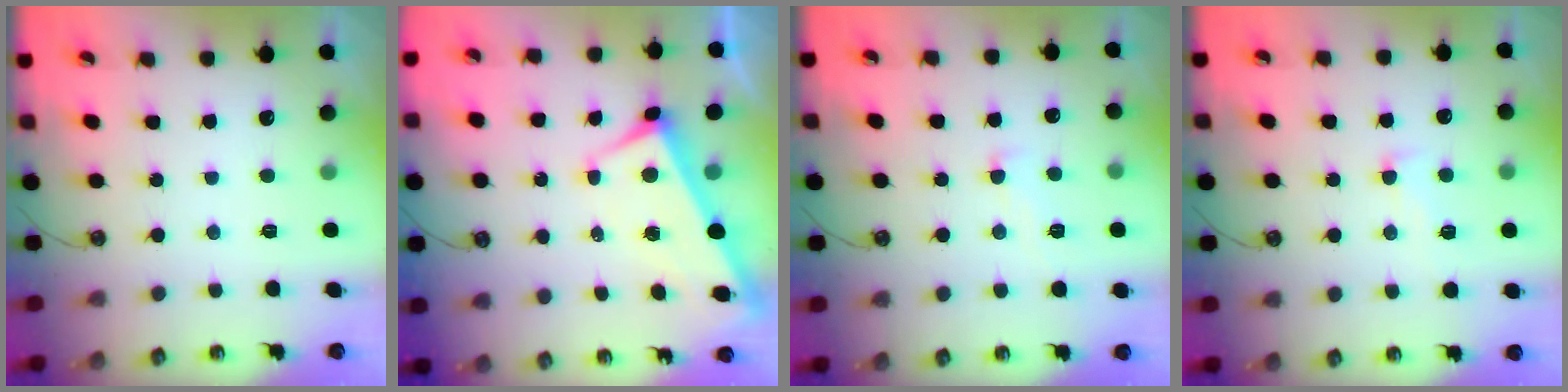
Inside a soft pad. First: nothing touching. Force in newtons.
{"total": 3.0, "press": 2.9, "slide": 0.9}
{"total": 1.7, "press": 1.7, "slide": 0.5}
{"total": 1.8, "press": 1.4, "slide": 1.1}